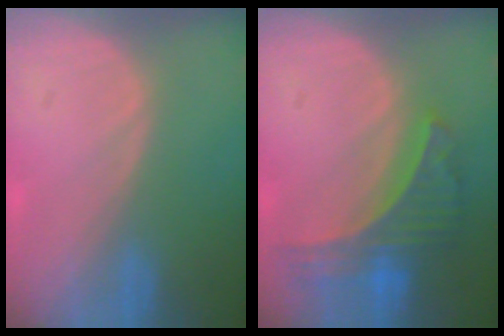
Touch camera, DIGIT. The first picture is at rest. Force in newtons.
{"total": 7.8, "press": 6.8, "slide": 3.8}